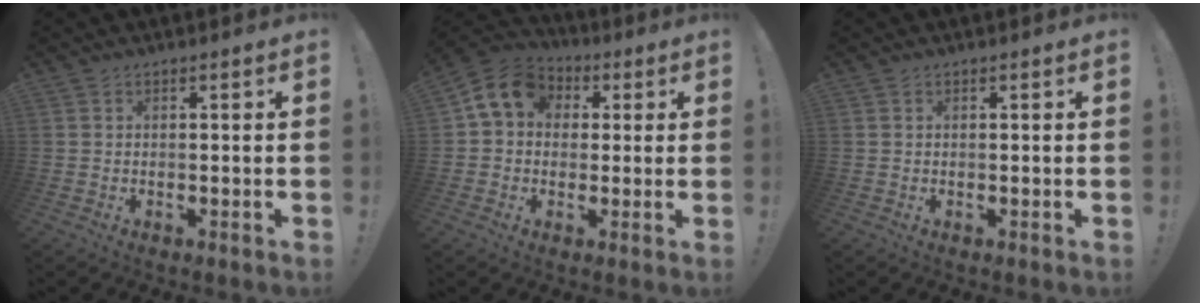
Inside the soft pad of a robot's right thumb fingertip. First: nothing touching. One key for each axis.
{"total": 10.1, "fx": 2.8, "fy": 8.3, "fz": 5.1, "tx": -0.077, "ty": 0.005, "tz": 0.058}
{"total": 0.0}